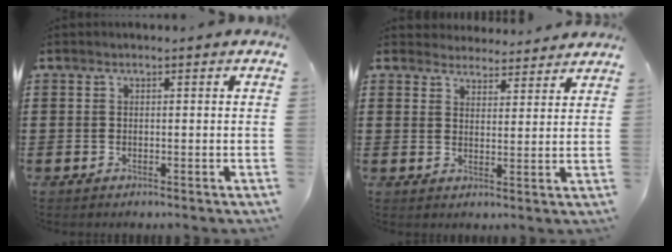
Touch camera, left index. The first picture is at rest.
{"total": 4.0, "force": [3.9, 0.7, -0.1], "torque": [-0.012, -0.012, 0.072]}